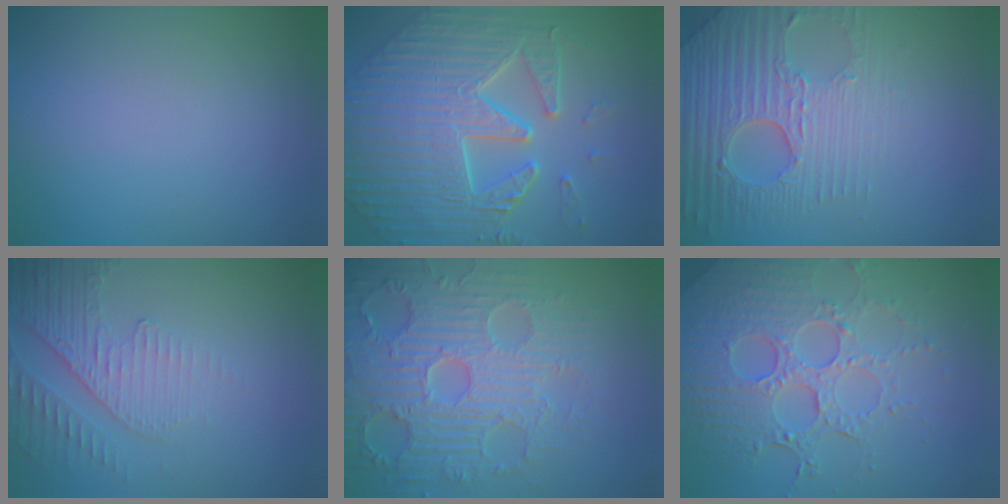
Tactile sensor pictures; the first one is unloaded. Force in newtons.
{"total": 8.7, "press": 7.2, "slide": 4.9}
{"total": 7.7, "press": 5.5, "slide": 5.4}
{"total": 4.9, "press": 3.2, "slide": 3.7}
{"total": 8.0, "press": 6.4, "slide": 4.8}
{"total": 7.1, "press": 5.5, "slide": 4.6}